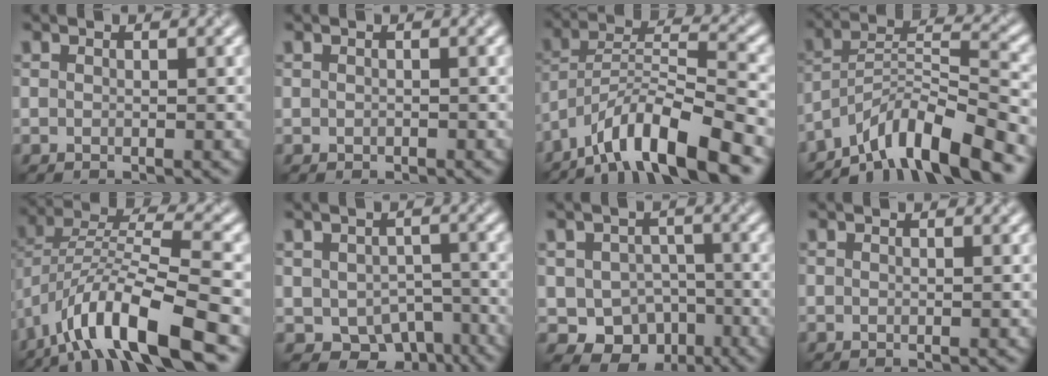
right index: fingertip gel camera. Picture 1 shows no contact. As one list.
[{"total": 0.0}, {"total": 9.9, "force": [-7.0, 2.3, 6.6], "torque": [-0.104, 0.012, -0.134]}, {"total": 9.2, "force": [-7.2, 1.8, 5.4], "torque": [-0.078, 0.013, -0.138]}, {"total": 11.3, "force": [-6.4, 3.2, 8.8], "torque": [-0.155, 0.009, -0.123]}, {"total": 6.4, "force": [-3.3, 4.2, 3.5], "torque": [-0.048, -0.026, -0.041]}, {"total": 6.6, "force": [-2.7, 5.4, 2.7], "torque": [-0.018, -0.007, -0.034]}, {"total": 0.0}]